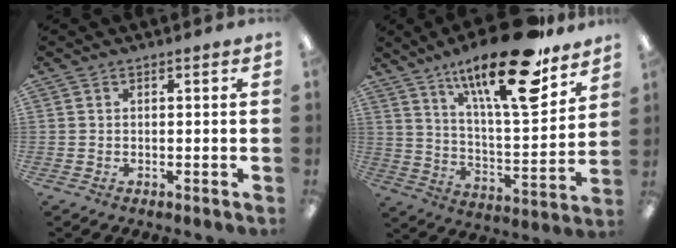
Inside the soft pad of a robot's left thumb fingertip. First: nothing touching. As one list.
[{"total": 23.7, "force": [16.0, 6.5, 16.3], "torque": [-0.259, -0.098, 0.257]}]